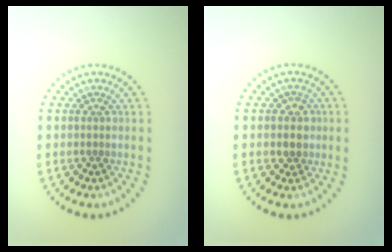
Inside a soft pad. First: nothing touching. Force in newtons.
{"total": 1.9, "press": 1.8, "slide": 0.8}